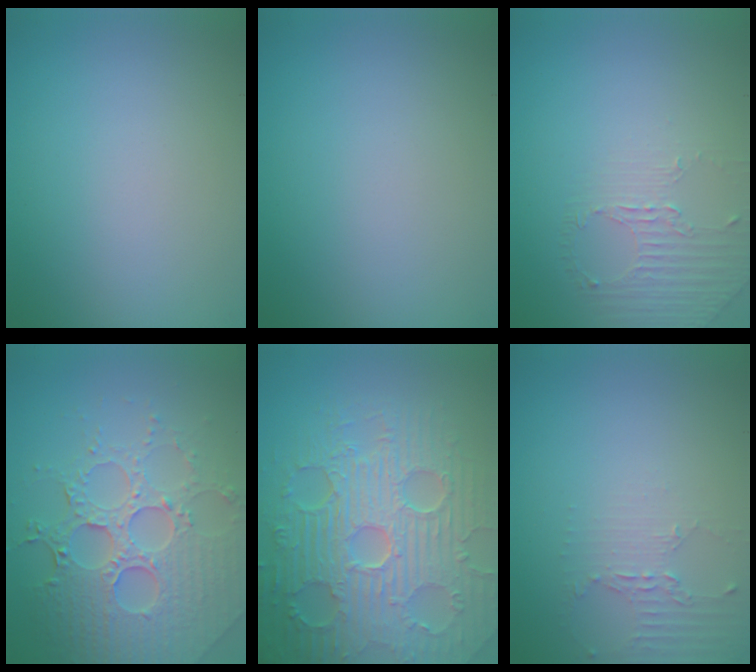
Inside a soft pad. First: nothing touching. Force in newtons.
{"total": 0.0}
{"total": 1.4, "press": 0.8, "slide": 1.1}
{"total": 7.6, "press": 5.6, "slide": 5.1}
{"total": 10.3, "press": 7.0, "slide": 7.6}
{"total": 2.1, "press": 1.5, "slide": 1.5}